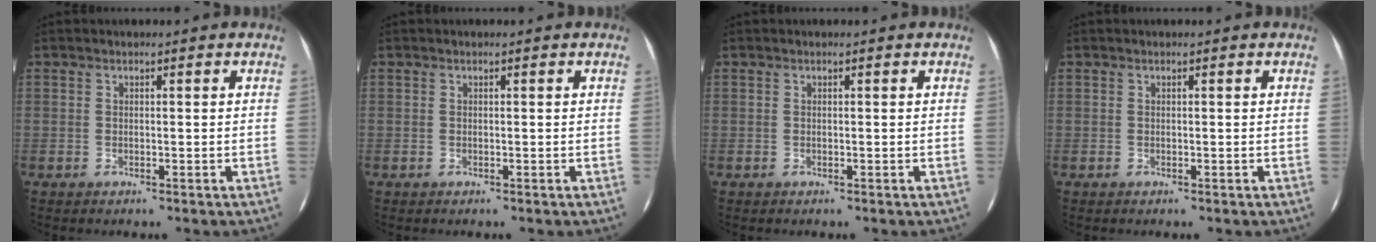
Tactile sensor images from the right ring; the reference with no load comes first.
{"total": 0.0}
{"total": 0.0}
{"total": 0.0}